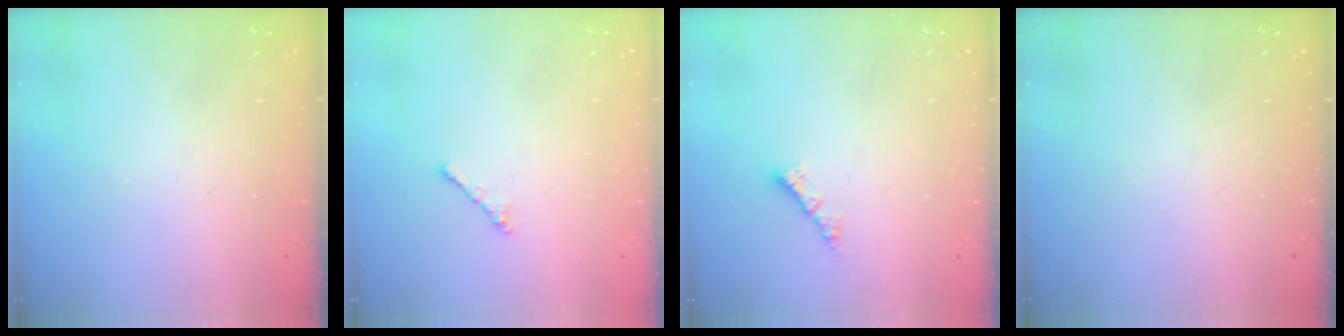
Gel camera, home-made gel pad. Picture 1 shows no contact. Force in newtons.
{"total": 1.8, "press": 1.7, "slide": 0.6}
{"total": 2.4, "press": 2.4, "slide": 0.2}
{"total": 0.0}